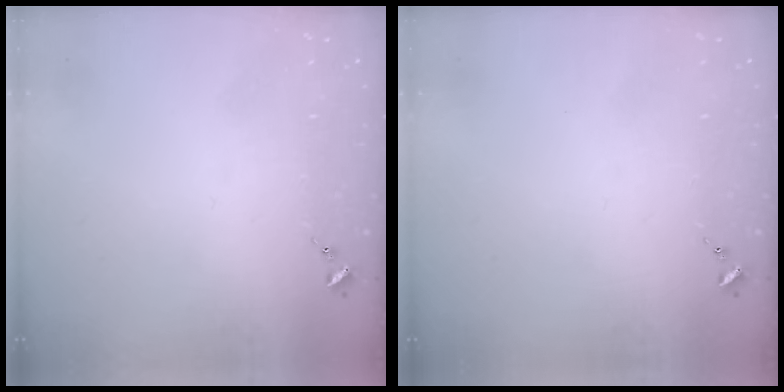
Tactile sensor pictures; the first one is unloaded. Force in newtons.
{"total": 0.0}